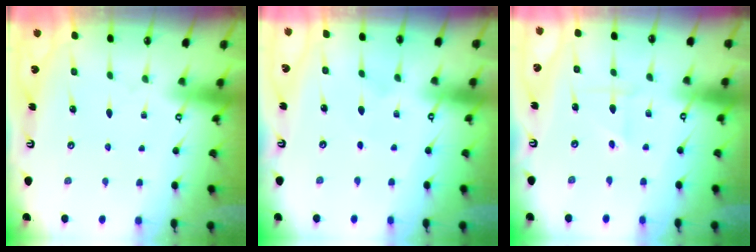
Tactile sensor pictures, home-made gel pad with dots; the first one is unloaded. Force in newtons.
{"total": 3.0, "press": 3.0, "slide": 0.2}
{"total": 1.7, "press": 1.7, "slide": 0.2}